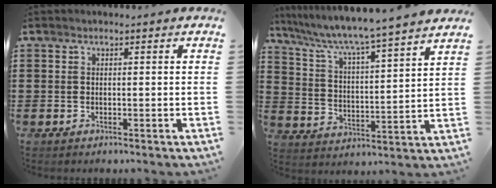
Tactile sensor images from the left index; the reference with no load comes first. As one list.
[{"total": 5.3, "force": [4.7, -0.8, 2.4], "torque": [-0.070, -0.044, 0.070]}]